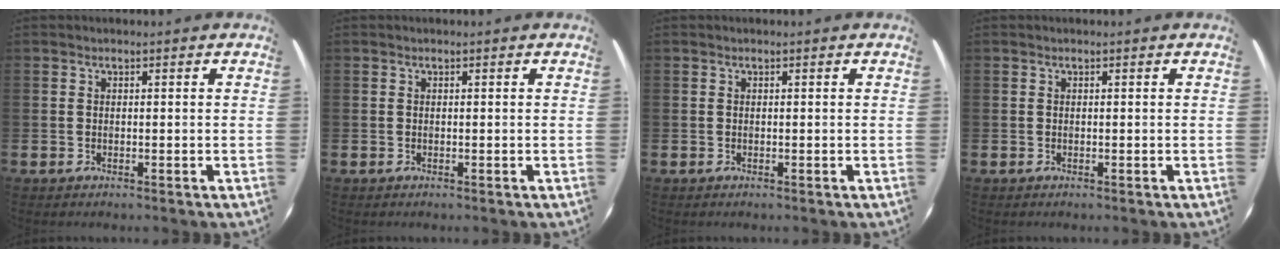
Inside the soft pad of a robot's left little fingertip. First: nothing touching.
{"total": 0.0}
{"total": 0.0}
{"total": 0.0}